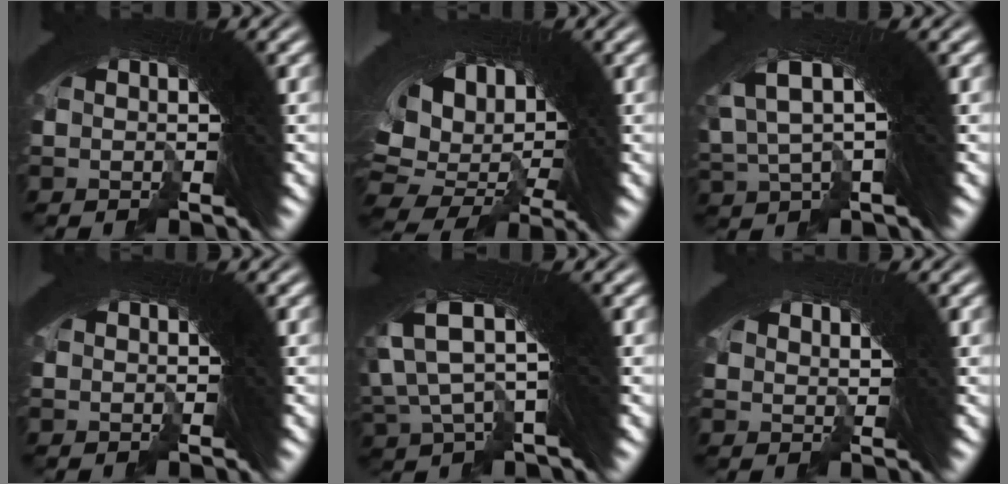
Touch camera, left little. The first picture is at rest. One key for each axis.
{"total": 13.0, "fx": -3.8, "fy": 10.1, "fz": 7.2, "tx": -0.178, "ty": -0.065, "tz": -0.036}
{"total": 6.9, "fx": 0.4, "fy": 4.6, "fz": 5.2, "tx": -0.117, "ty": 0.002, "tz": -0.003}
{"total": 0.0}
{"total": 8.5, "fx": 1.5, "fy": 4.8, "fz": 6.9, "tx": -0.149, "ty": 0.014, "tz": 0.012}
{"total": 0.7, "fx": -0.2, "fy": 0.6, "fz": 0.0, "tx": -0.021, "ty": -0.012, "tz": 0.001}